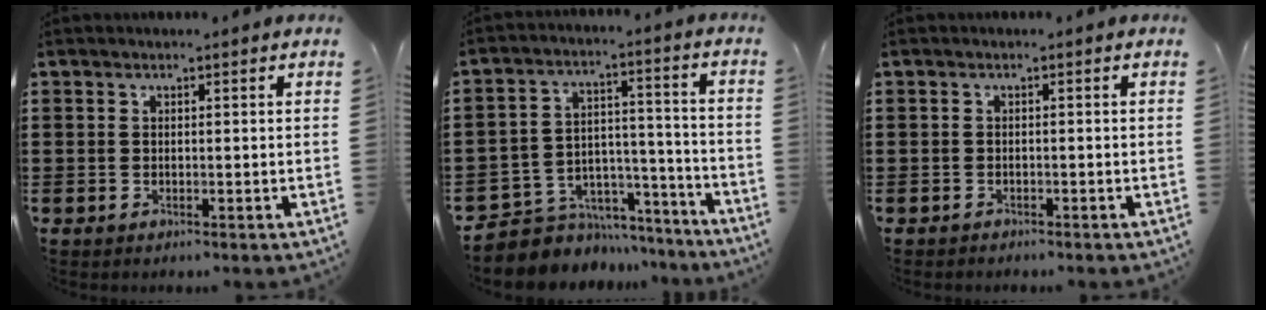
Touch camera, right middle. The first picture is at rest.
{"total": 5.4, "force": [-4.4, 3.1, 0.0], "torque": [-0.009, 0.014, -0.086]}
{"total": 0.7, "force": [-0.7, 0.1, 0.0], "torque": [-0.001, 0.002, -0.015]}